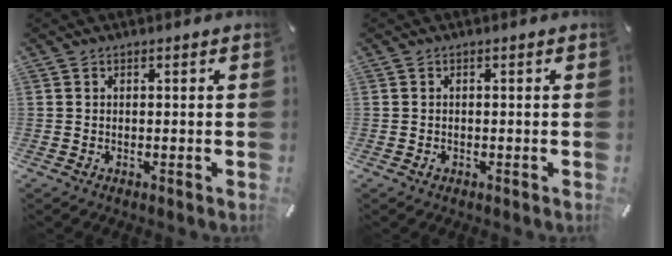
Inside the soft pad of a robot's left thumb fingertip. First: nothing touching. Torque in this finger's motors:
{"motor_torque": [0.01, 0.03, 0.01, -0.01, 0.00]}